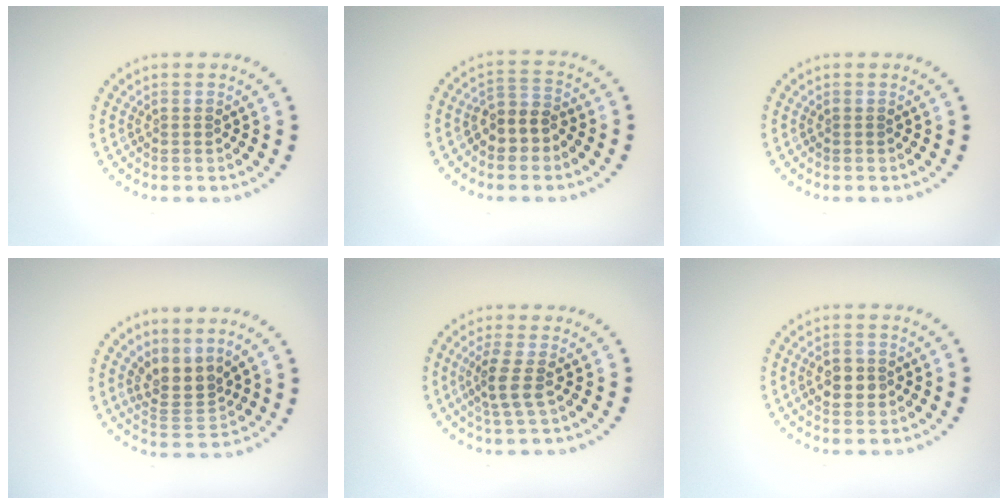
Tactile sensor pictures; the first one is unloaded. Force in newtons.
{"total": 3.0, "press": 2.6, "slide": 1.4}
{"total": 0.0}
{"total": 3.0, "press": 2.1, "slide": 2.1}
{"total": 2.5, "press": 1.9, "slide": 1.6}
{"total": 2.9, "press": 2.9, "slide": 0.1}